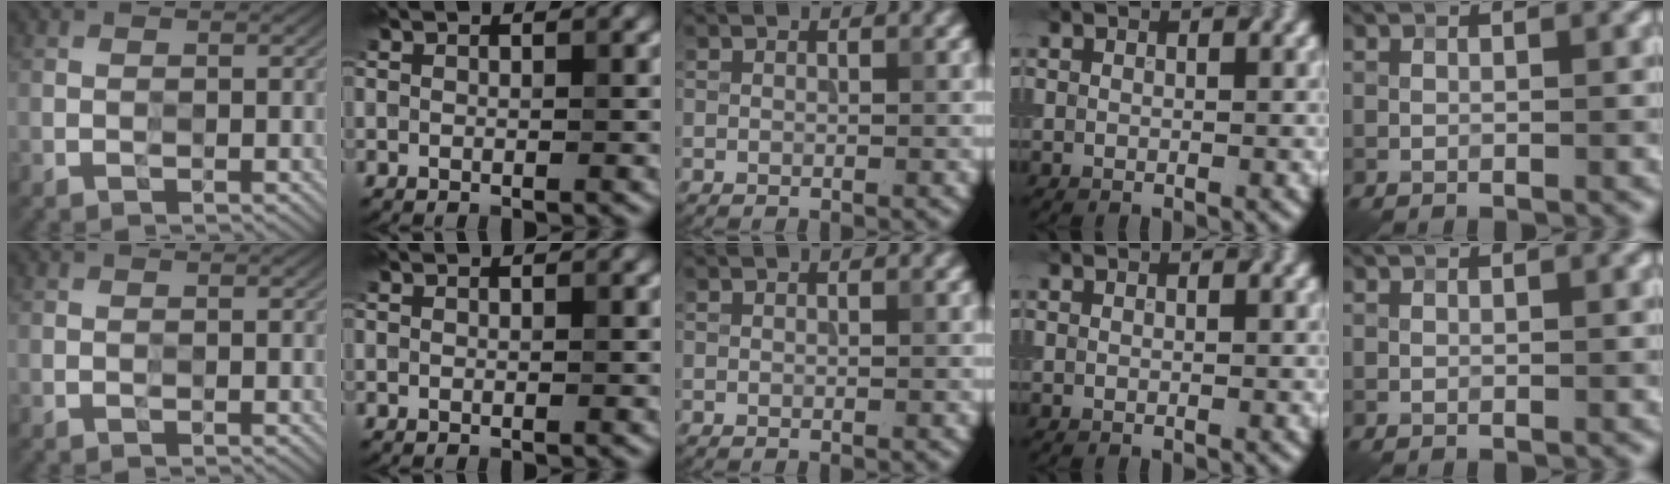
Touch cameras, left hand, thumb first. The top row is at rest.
{}